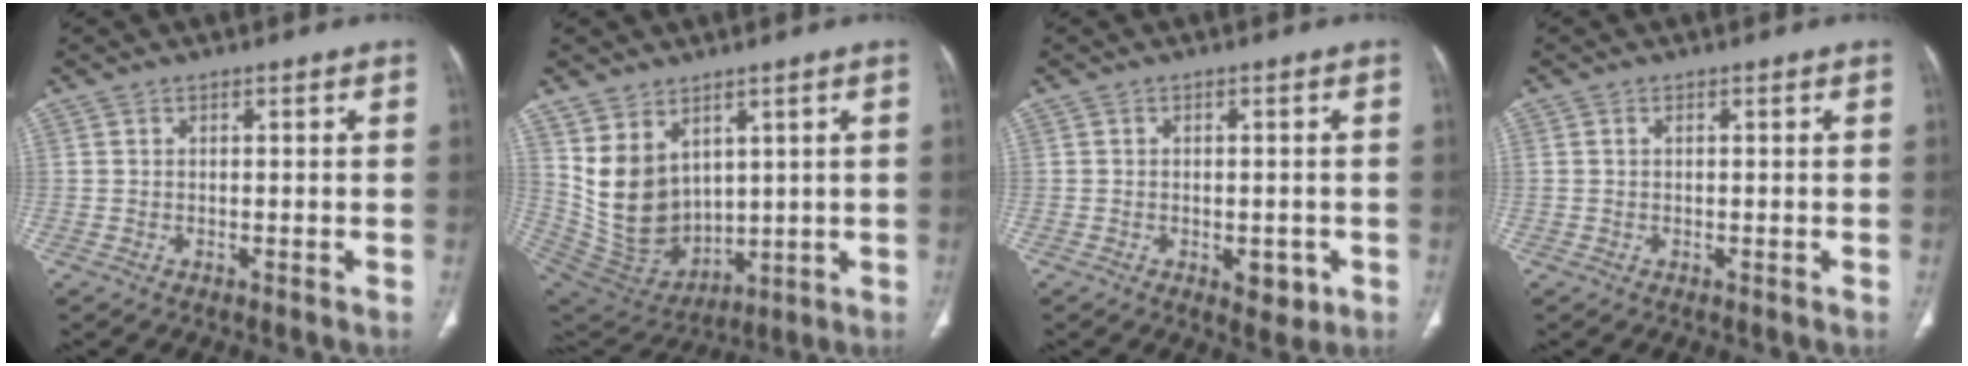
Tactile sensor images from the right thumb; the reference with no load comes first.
{"total": 13.4, "force": [4.6, 9.6, 8.1], "torque": [-0.129, -0.025, 0.127]}
{"total": 4.1, "force": [-1.4, 2.4, 3.1], "torque": [-0.023, 0.000, -0.011]}
{"total": 0.6, "force": [0.2, 0.4, 0.5], "torque": [-0.012, 0.005, 0.005]}